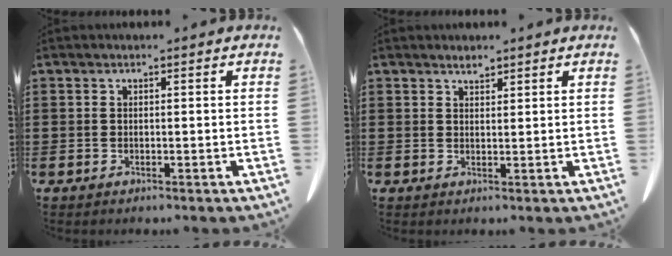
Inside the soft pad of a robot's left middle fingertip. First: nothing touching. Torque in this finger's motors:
{"motor_torque": [0.50, -0.35, 0.12, 0.01]}